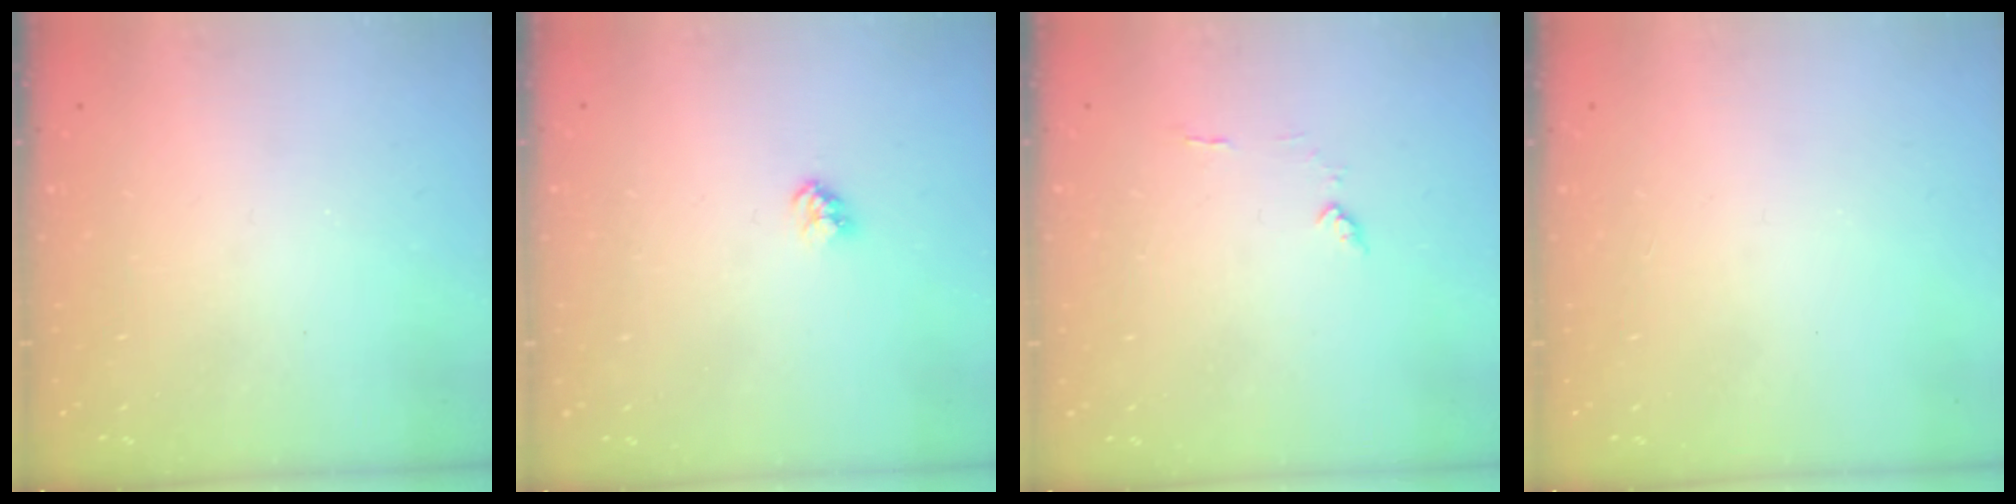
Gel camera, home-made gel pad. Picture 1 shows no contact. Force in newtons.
{"total": 2.5, "press": 2.4, "slide": 0.4}
{"total": 5.7, "press": 5.7, "slide": 0.6}
{"total": 0.0}